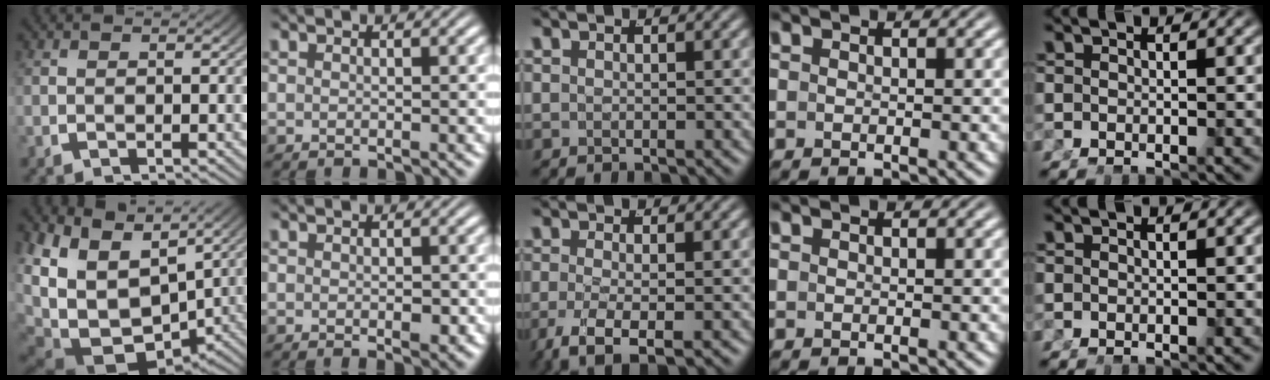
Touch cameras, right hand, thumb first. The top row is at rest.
{"thumb": {"total": 15.4, "force": [-1.8, 10.9, 10.7], "torque": [-0.251, -0.072, 0.006]}, "index": {"total": 1.5, "force": [-0.3, 0.8, 1.2], "torque": [-0.018, -0.007, -0.005]}, "middle": {"total": 4.7, "force": [-2.8, 1.5, 3.4], "torque": [-0.086, -0.036, -0.027]}}